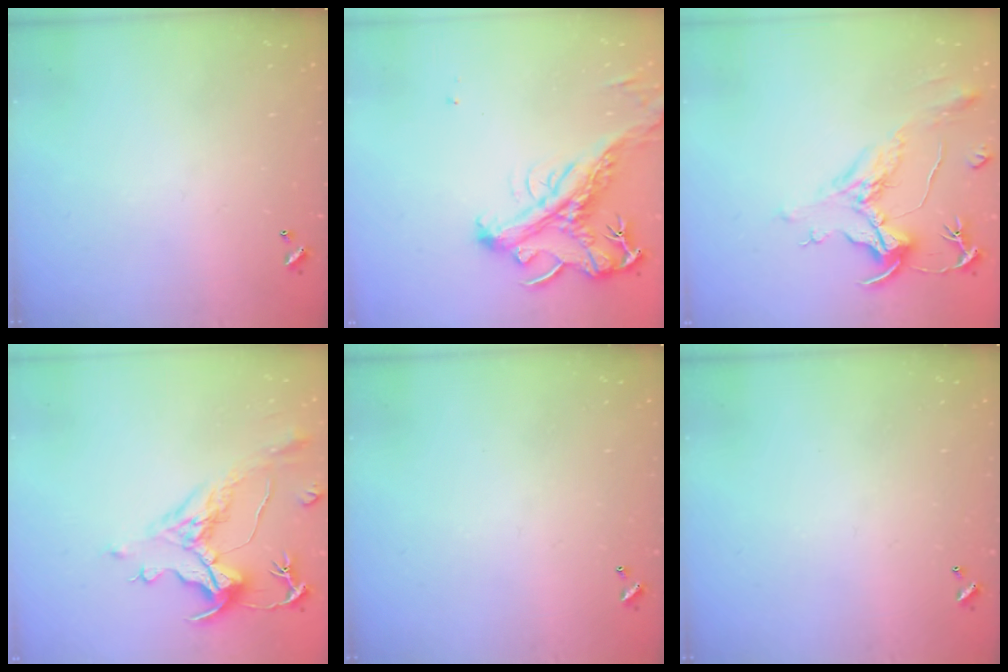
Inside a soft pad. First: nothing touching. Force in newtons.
{"total": 2.6, "press": 2.2, "slide": 1.4}
{"total": 2.1, "press": 1.6, "slide": 1.3}
{"total": 1.4, "press": 0.2, "slide": 1.4}
{"total": 0.0}
{"total": 0.0}